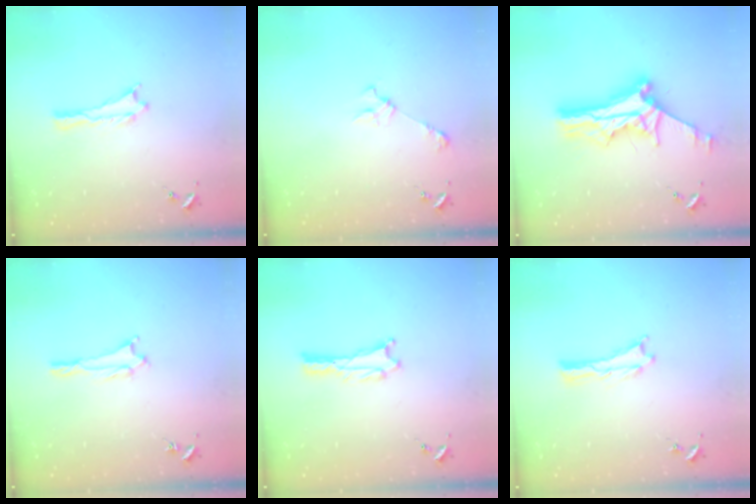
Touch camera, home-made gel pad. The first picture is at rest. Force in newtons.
{"total": 2.4, "press": 2.4, "slide": 0.3}
{"total": 12.5, "press": 12.4, "slide": 1.4}
{"total": 1.0, "press": 0.9, "slide": 0.2}
{"total": 0.9, "press": 0.8, "slide": 0.1}
{"total": 0.0}